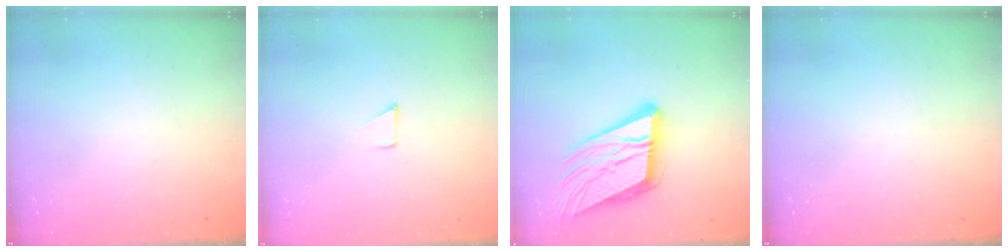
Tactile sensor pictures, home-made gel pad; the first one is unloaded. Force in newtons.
{"total": 3.3, "press": 3.3, "slide": 0.3}
{"total": 18.7, "press": 18.4, "slide": 3.2}
{"total": 0.0}